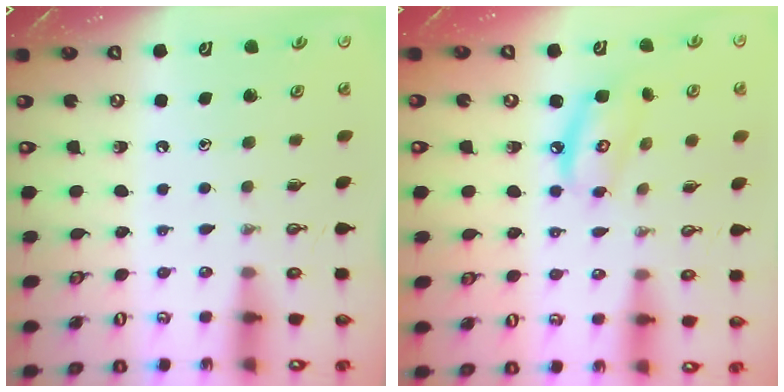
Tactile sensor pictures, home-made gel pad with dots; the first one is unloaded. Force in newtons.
{"total": 7.7, "press": 7.7, "slide": 0.6}